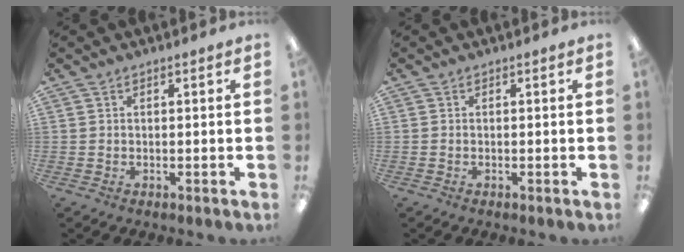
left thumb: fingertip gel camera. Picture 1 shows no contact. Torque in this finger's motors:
{"motor_torque": [0.00, 0.00, 0.00, 0.00, 0.00]}